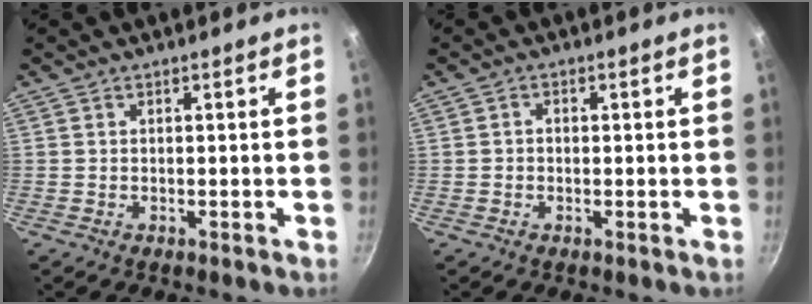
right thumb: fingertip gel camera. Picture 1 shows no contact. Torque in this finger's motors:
{"motor_torque": [-0.11, 0.10, -0.06, -0.18, -0.05]}